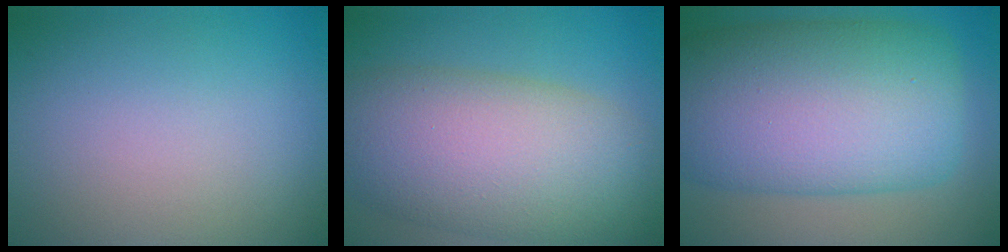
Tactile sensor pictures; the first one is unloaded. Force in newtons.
{"total": 11.4, "press": 11.4, "slide": 0.6}
{"total": 14.6, "press": 14.6, "slide": 0.1}